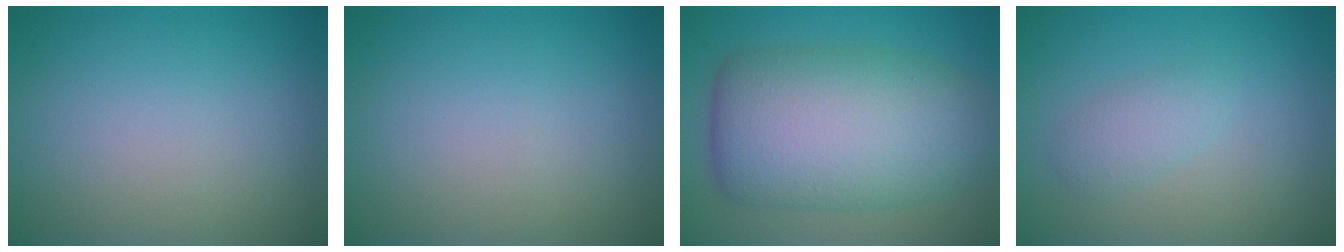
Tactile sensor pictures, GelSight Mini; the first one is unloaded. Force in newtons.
{"total": 0.0}
{"total": 11.4, "press": 11.4, "slide": 0.1}
{"total": 1.8, "press": 1.8, "slide": 0.2}